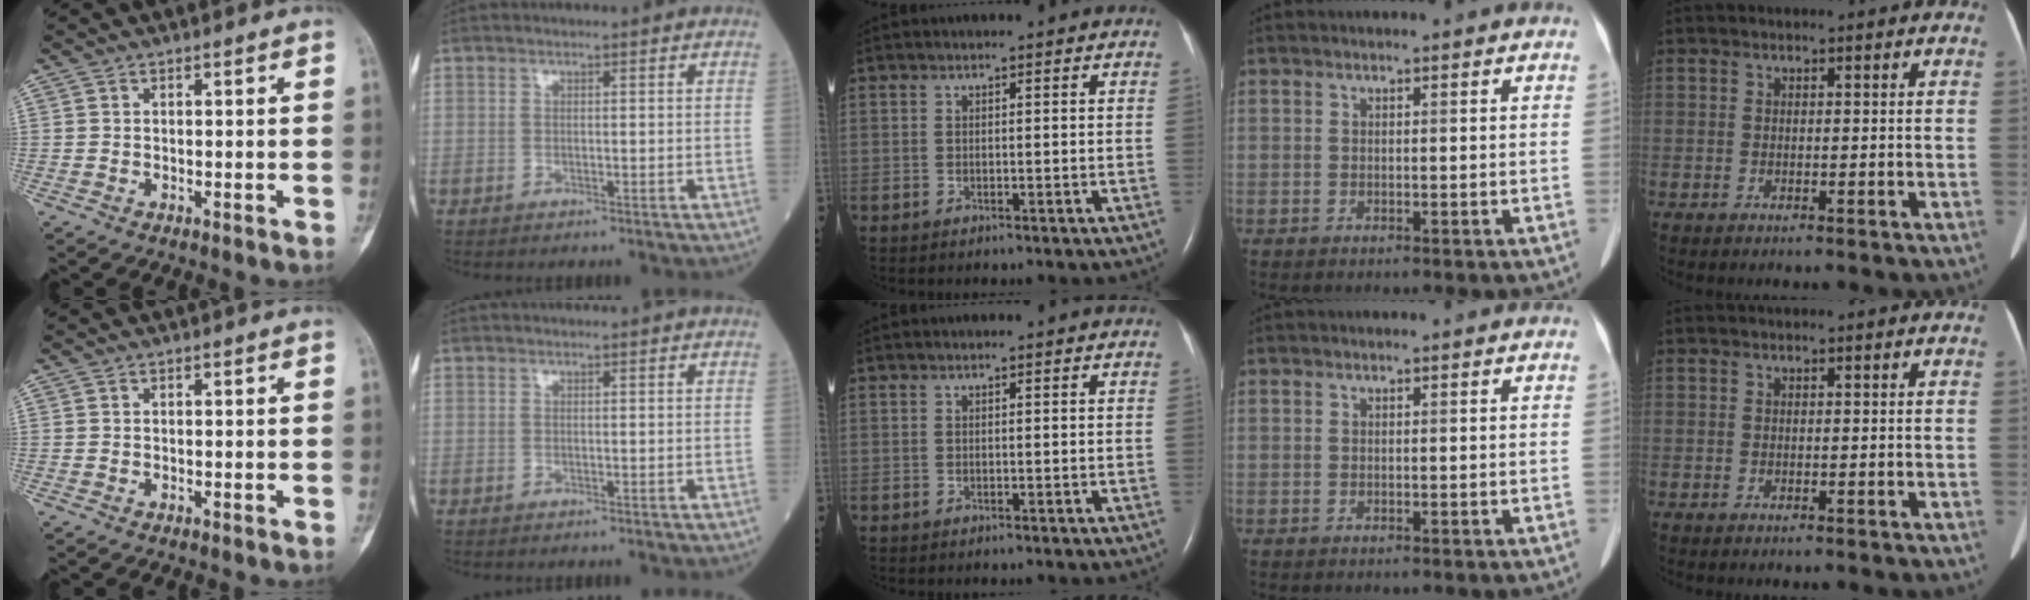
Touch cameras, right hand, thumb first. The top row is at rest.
{}